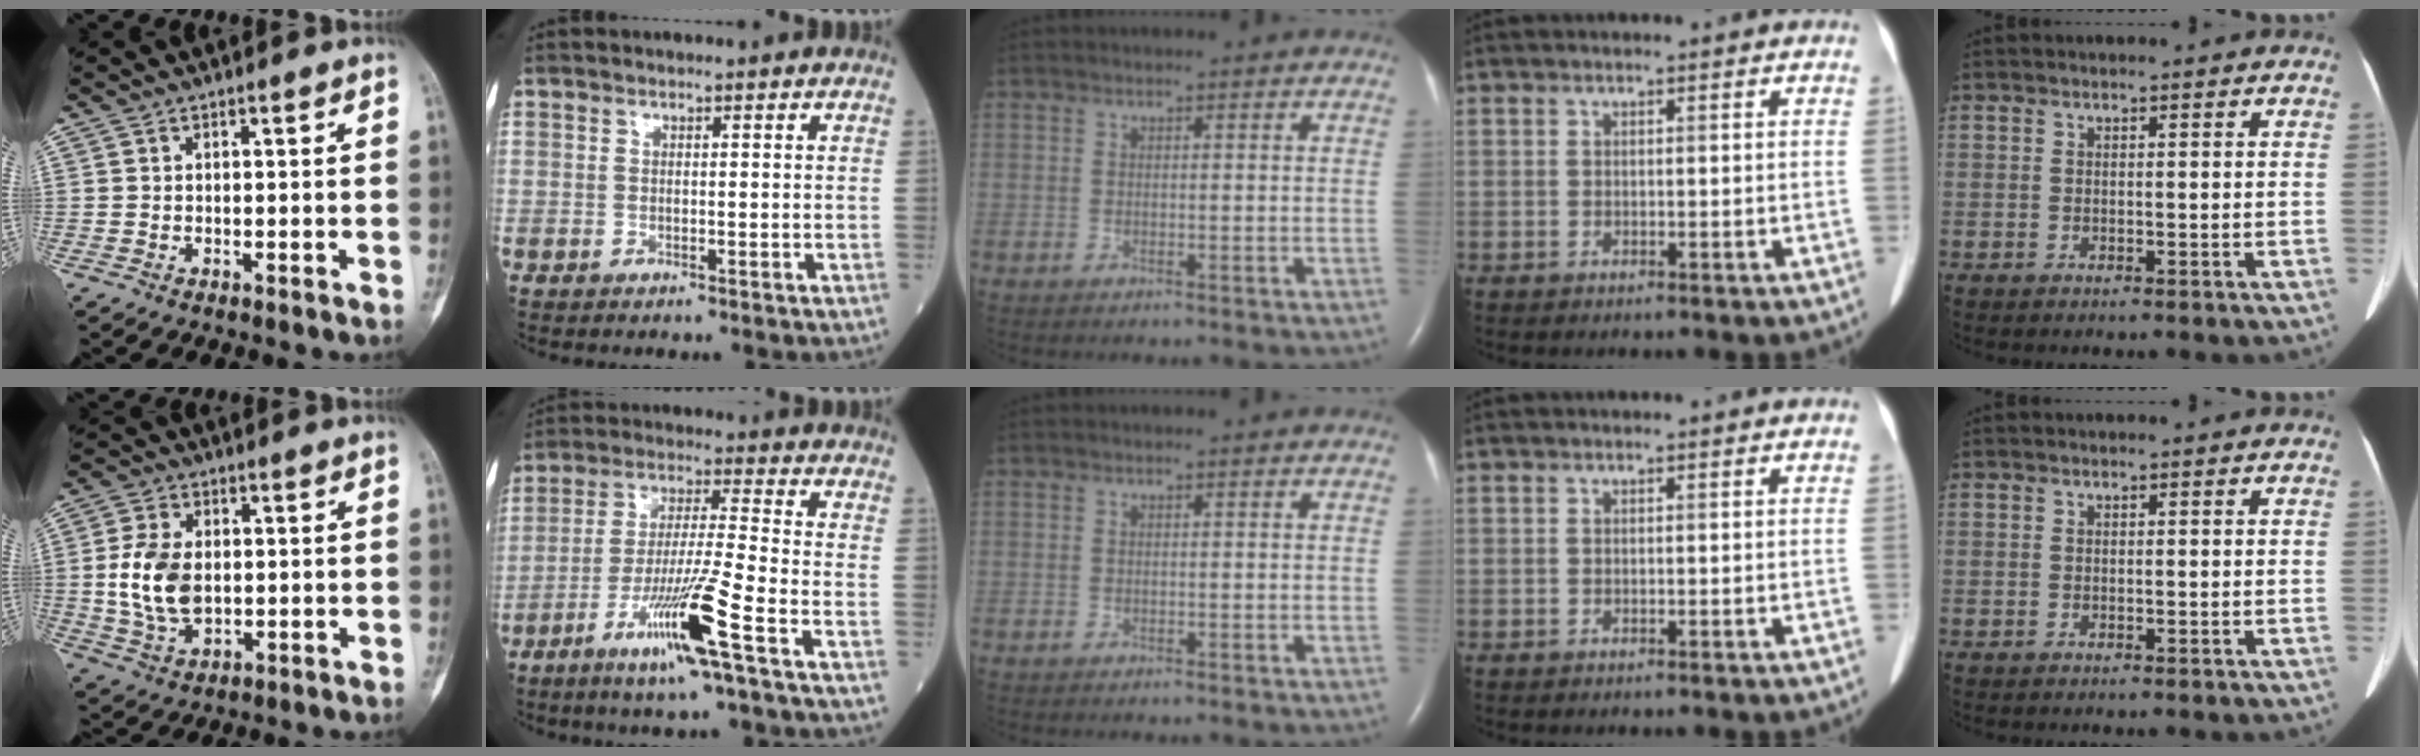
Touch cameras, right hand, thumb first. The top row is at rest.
{"thumb": {"total": 10.4, "force": [0.3, 6.7, 8.0], "torque": [-0.153, -0.003, 0.012]}, "index": {"total": 12.2, "force": [-6.2, -1.2, 10.4], "torque": [-0.196, -0.020, -0.118]}}